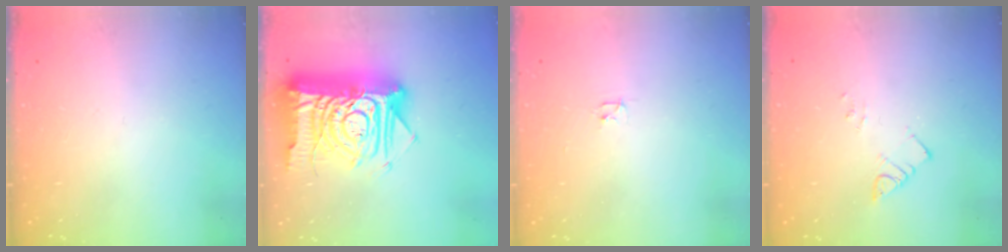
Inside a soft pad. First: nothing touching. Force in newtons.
{"total": 24.5, "press": 24.3, "slide": 2.7}
{"total": 2.4, "press": 2.3, "slide": 0.4}
{"total": 3.2, "press": 3.2, "slide": 0.4}